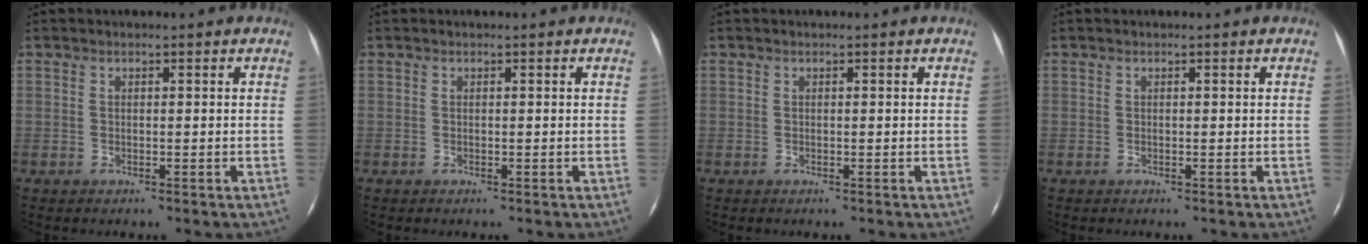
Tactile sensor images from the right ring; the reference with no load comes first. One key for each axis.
{"total": 0.0}
{"total": 0.0}
{"total": 0.0}